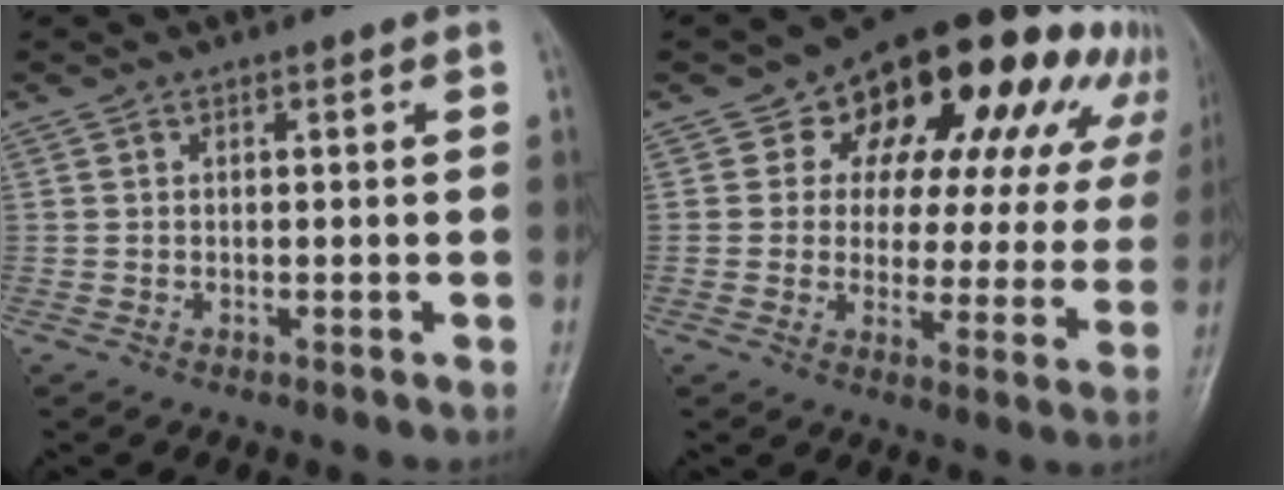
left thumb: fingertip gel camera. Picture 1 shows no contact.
{"total": 24.2, "force": [11.7, 14.0, 16.0], "torque": [-0.166, 0.007, 0.155]}